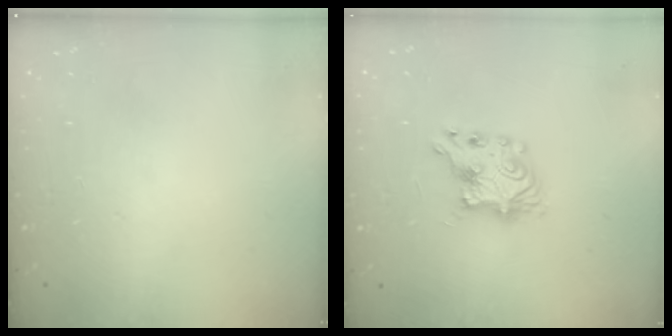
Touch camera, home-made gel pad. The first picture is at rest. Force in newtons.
{"total": 7.5, "press": 7.5, "slide": 0.4}